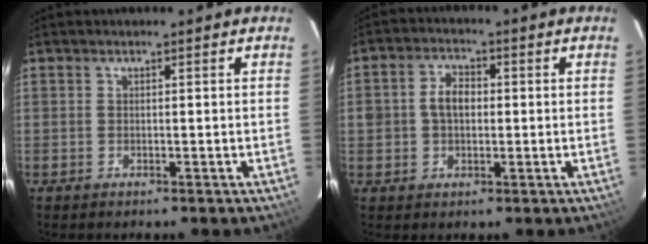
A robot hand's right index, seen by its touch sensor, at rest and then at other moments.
{"total": 5.2, "force": [0.1, 3.9, 3.5], "torque": [-0.065, 0.015, 0.005]}